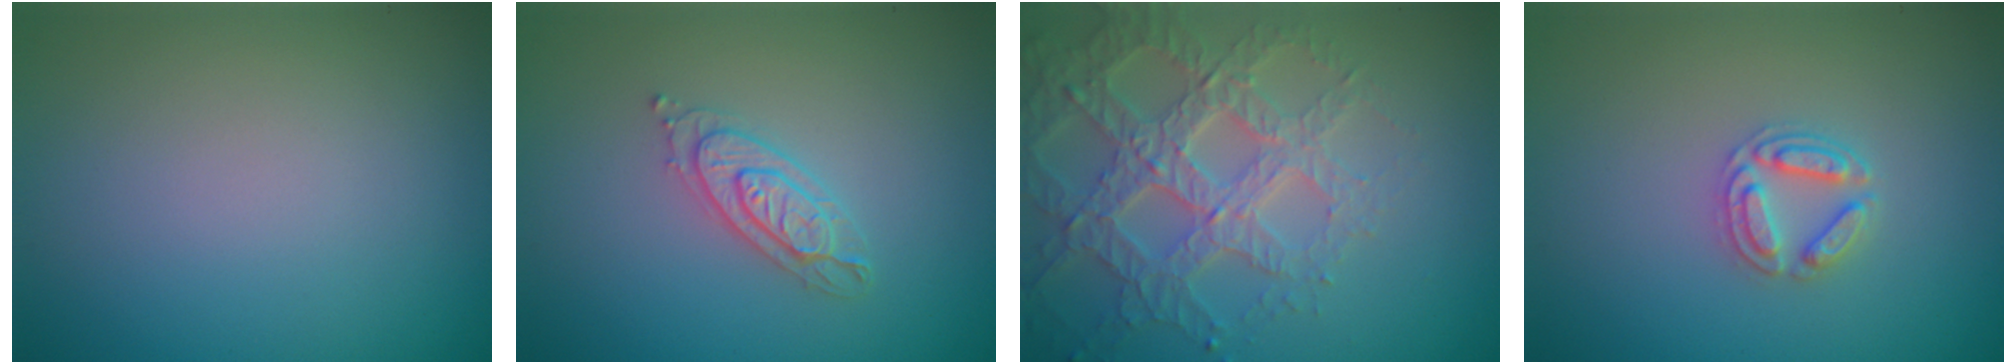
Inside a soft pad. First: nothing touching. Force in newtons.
{"total": 2.3, "press": 2.3, "slide": 0.4}
{"total": 4.6, "press": 4.4, "slide": 1.4}
{"total": 2.8, "press": 2.7, "slide": 0.5}